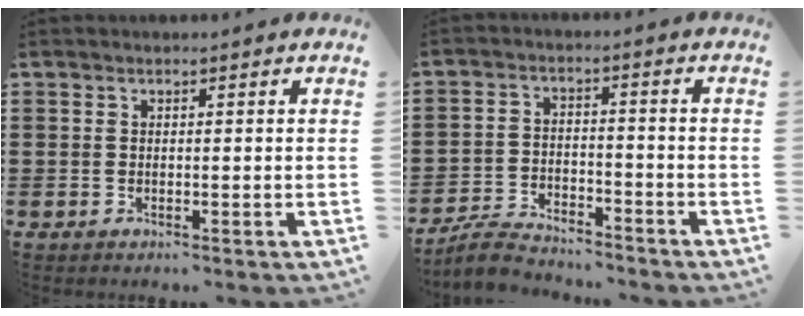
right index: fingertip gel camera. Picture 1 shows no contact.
{"total": 4.8, "force": [-4.7, 0.7, 0.9], "torque": [-0.032, 0.002, -0.097]}